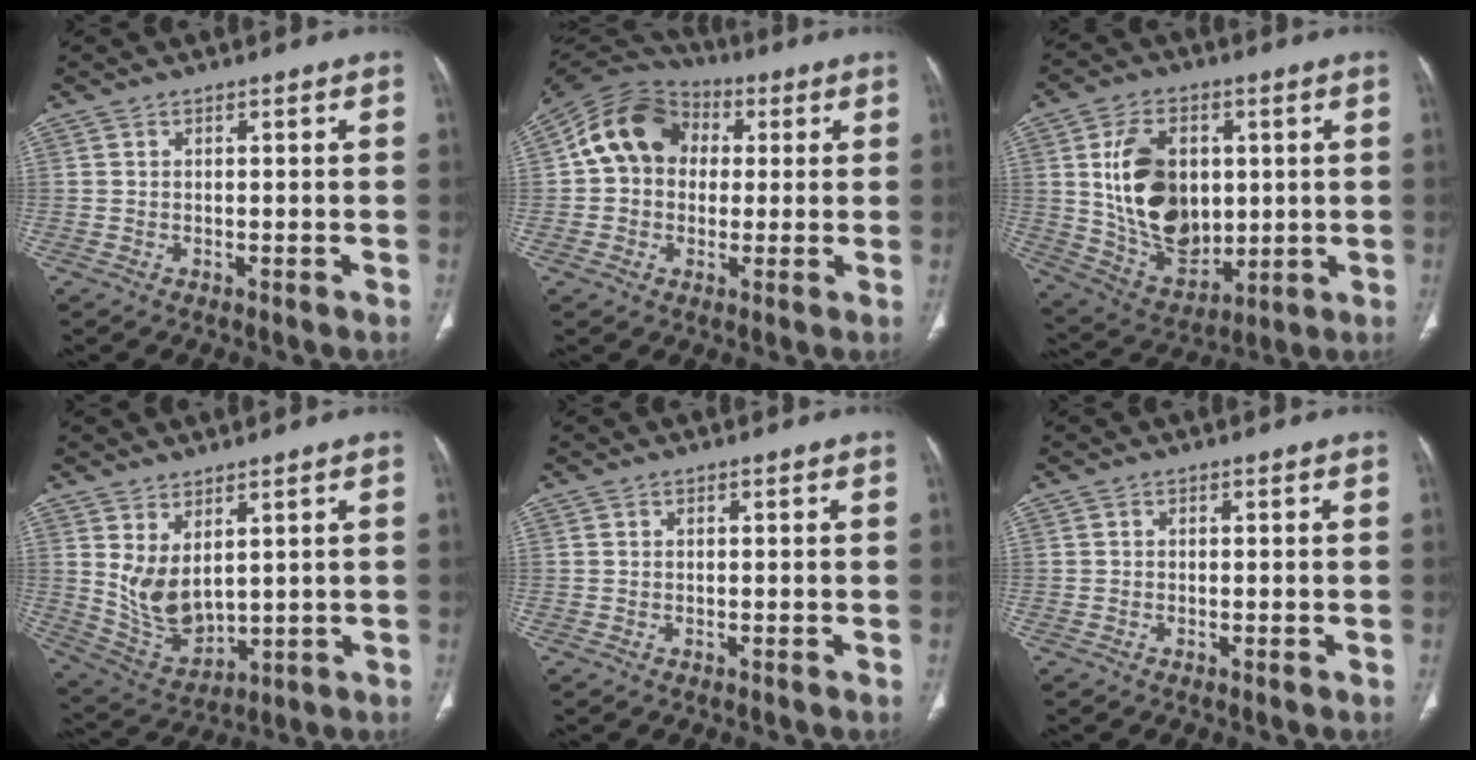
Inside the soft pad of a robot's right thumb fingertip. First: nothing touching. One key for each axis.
{"total": 13.4, "fx": 2.1, "fy": 10.9, "fz": 7.5, "tx": -0.118, "ty": 0.027, "tz": 0.024}
{"total": 17.9, "fx": 2.2, "fy": 12.1, "fz": 12.9, "tx": -0.183, "ty": -0.015, "tz": 0.059}
{"total": 9.0, "fx": 2.9, "fy": 4.9, "fz": 6.9, "tx": -0.120, "ty": -0.030, "tz": 0.082}
{"total": 0.0}
{"total": 0.0}